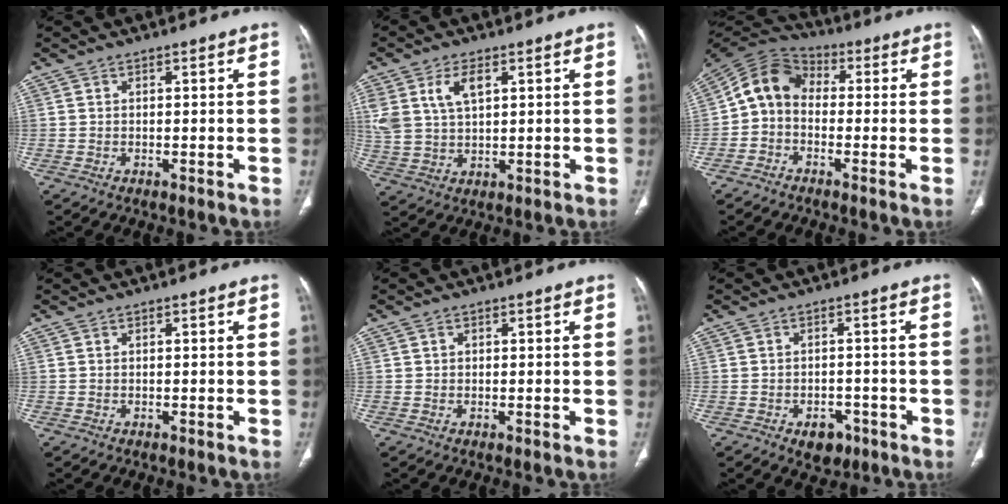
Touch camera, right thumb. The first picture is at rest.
{"total": 8.8, "force": [3.5, 4.9, 6.4], "torque": [-0.135, -0.003, 0.075]}
{"total": 9.0, "force": [-0.7, 7.1, 5.6], "torque": [-0.092, 0.037, -0.034]}
{"total": 0.0}
{"total": 0.6, "force": [0.2, 0.5, 0.2], "torque": [0.001, 0.002, 0.003]}
{"total": 4.7, "force": [-2.4, 3.2, 2.4], "torque": [-0.015, 0.012, -0.027]}